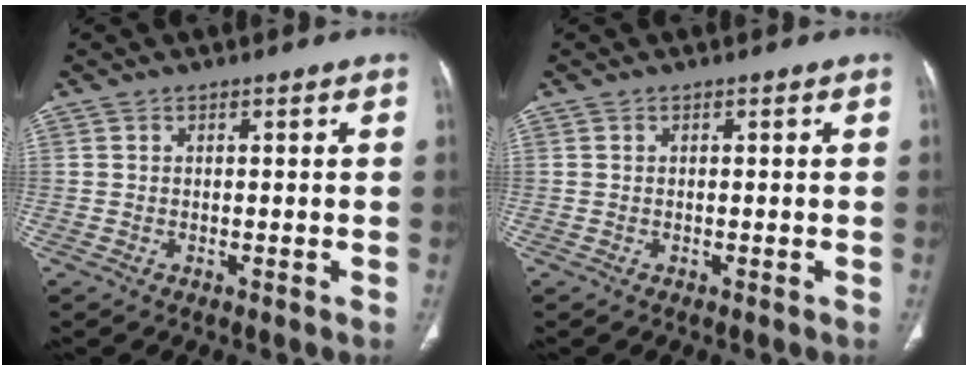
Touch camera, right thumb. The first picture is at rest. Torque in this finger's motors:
{"motor_torque": [0.01, 0.00, -0.20, -0.12, 0.02]}